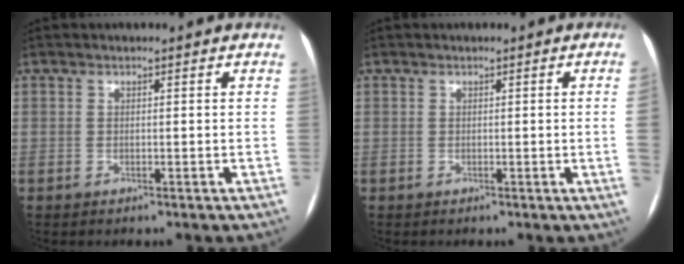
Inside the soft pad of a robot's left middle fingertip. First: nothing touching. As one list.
[{"total": 2.0, "force": [-0.2, -0.8, 1.8], "torque": [-0.023, -0.001, -0.002]}]